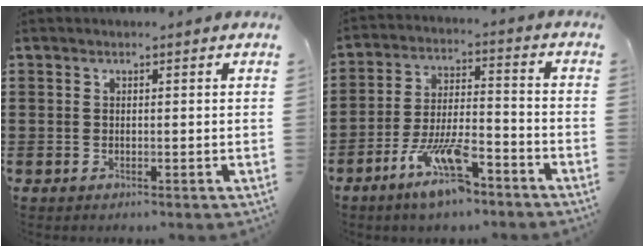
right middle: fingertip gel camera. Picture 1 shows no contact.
{"total": 10.0, "force": [-6.5, 2.9, 7.0], "torque": [-0.140, 0.003, -0.121]}